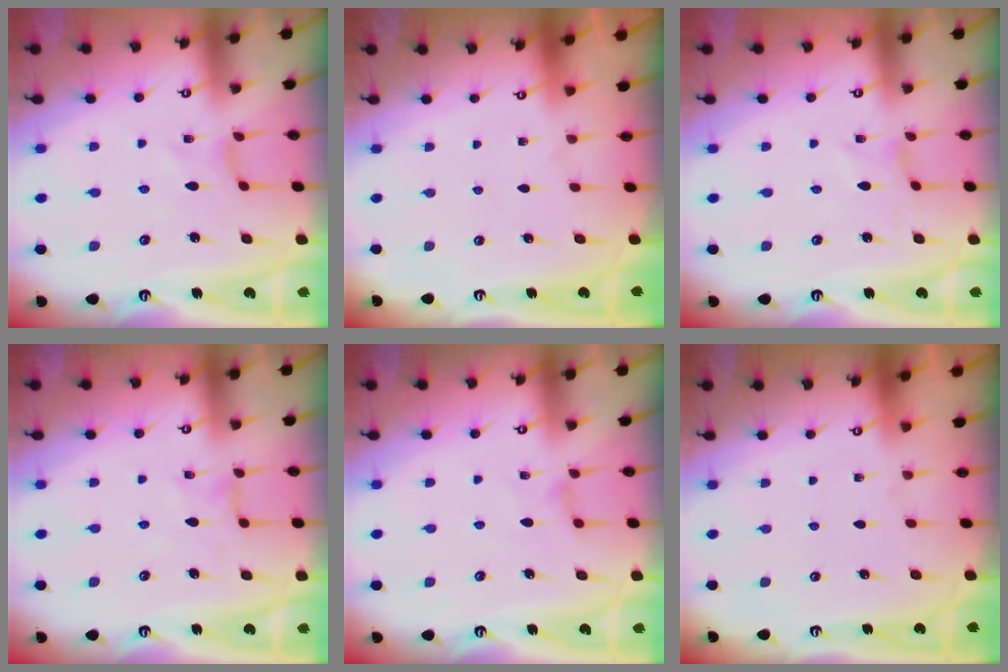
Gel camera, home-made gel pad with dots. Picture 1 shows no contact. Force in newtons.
{"total": 0.0}
{"total": 0.0}
{"total": 1.3, "press": 1.3, "slide": 0.3}
{"total": 2.6, "press": 2.6, "slide": 0.5}
{"total": 0.0}